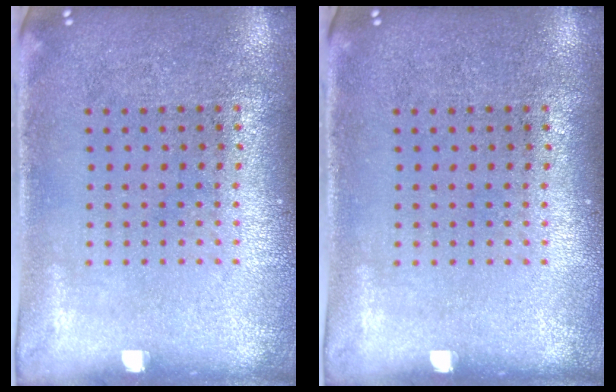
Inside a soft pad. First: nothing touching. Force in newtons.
{"total": 0.0}